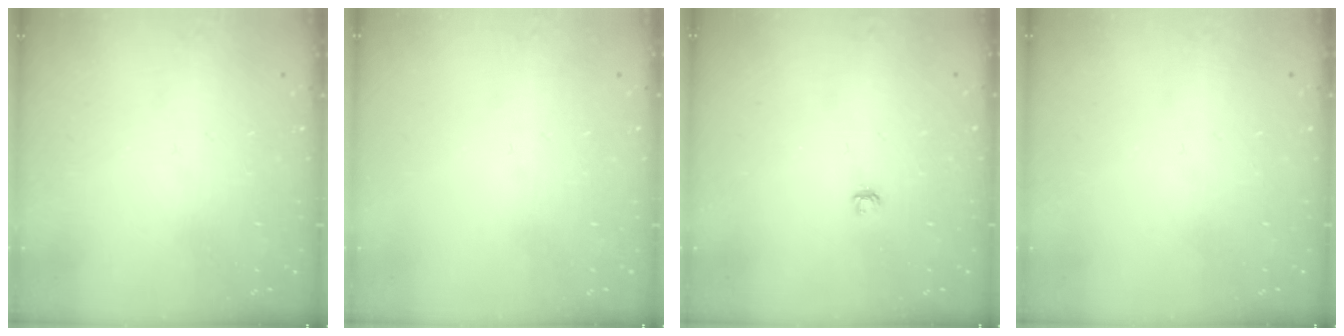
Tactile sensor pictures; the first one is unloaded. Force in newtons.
{"total": 0.0}
{"total": 2.8, "press": 2.8, "slide": 0.3}
{"total": 0.0}